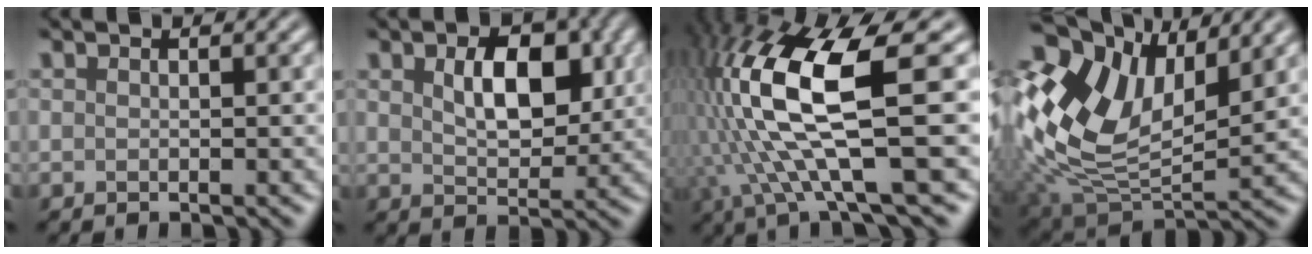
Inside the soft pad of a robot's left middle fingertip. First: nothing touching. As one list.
[{"total": 2.2, "force": [0.4, 0.7, 2.1], "torque": [-0.064, -0.024, 0.046]}, {"total": 9.2, "force": [-1.2, 1.2, 9.1], "torque": [-0.223, -0.022, 0.026]}, {"total": 9.6, "force": [3.6, 5.4, 7.0], "torque": [-0.201, -0.008, 0.110]}]